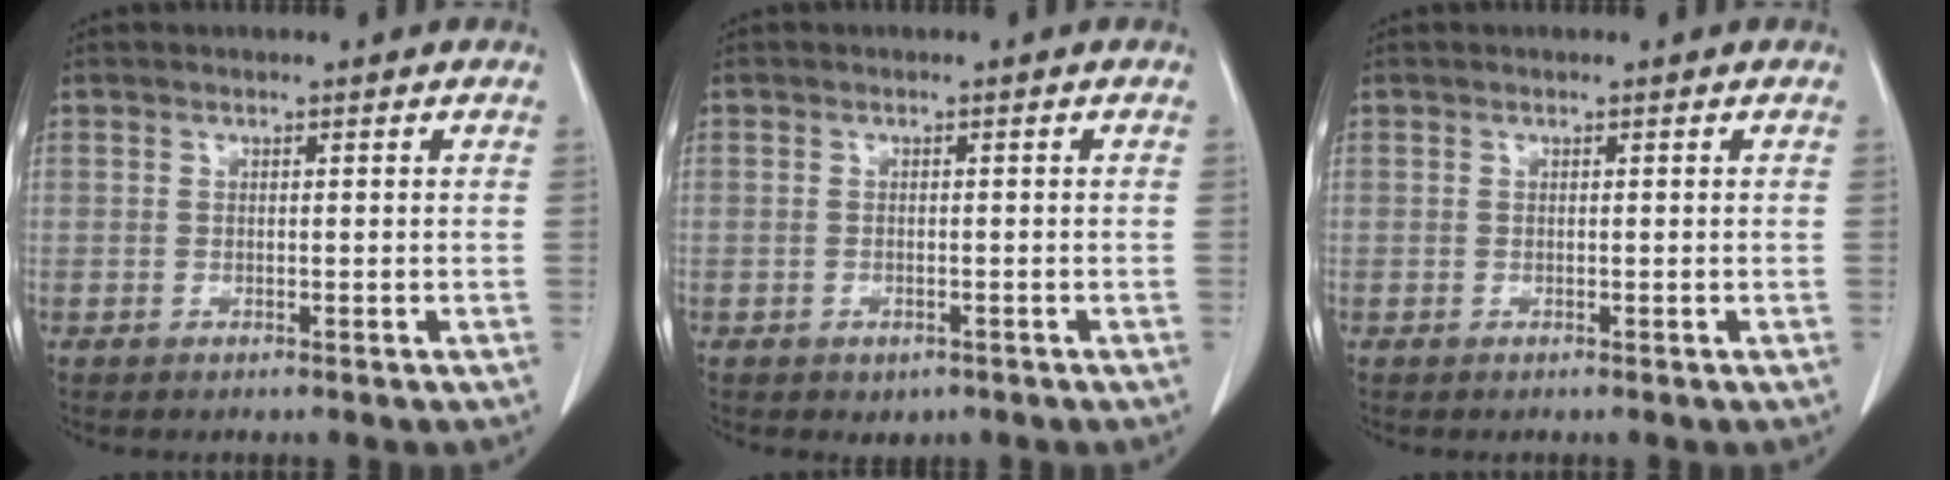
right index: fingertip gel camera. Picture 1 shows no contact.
{"total": 1.7, "force": [-1.0, 1.2, 0.8], "torque": [-0.011, 0.000, -0.003]}
{"total": 0.0}